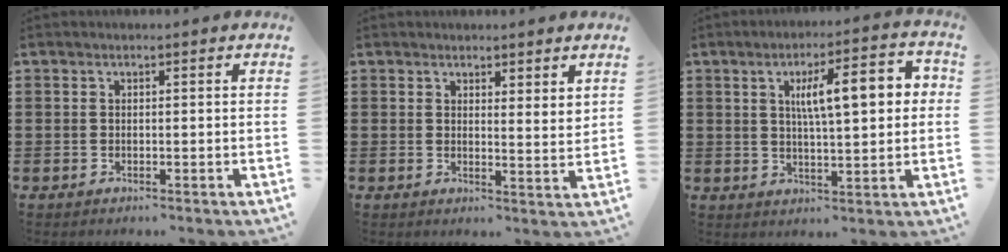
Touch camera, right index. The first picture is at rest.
{"total": 2.3, "force": [2.2, 0.4, 0.3], "torque": [-0.014, 0.003, 0.043]}
{"total": 9.3, "force": [2.2, 2.5, 8.6], "torque": [-0.143, 0.000, 0.028]}